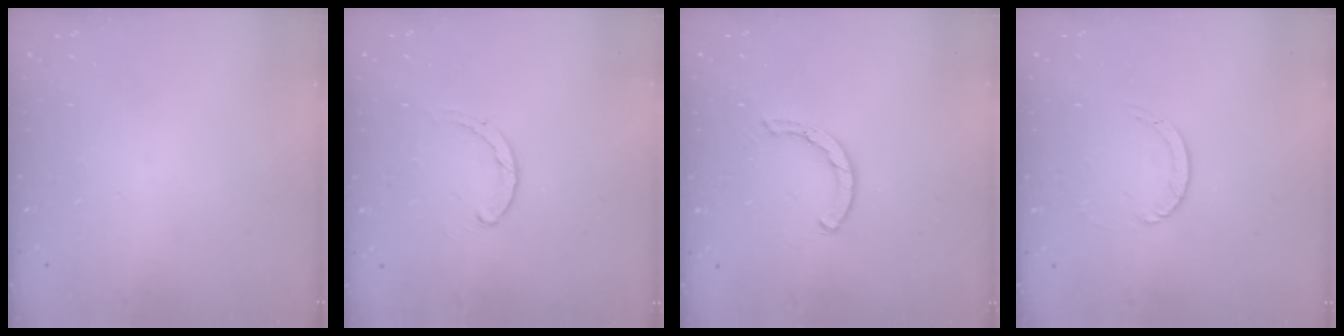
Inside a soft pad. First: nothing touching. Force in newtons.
{"total": 1.1, "press": 1.0, "slide": 0.3}
{"total": 2.5, "press": 2.5, "slide": 0.1}
{"total": 1.1, "press": 1.1, "slide": 0.1}